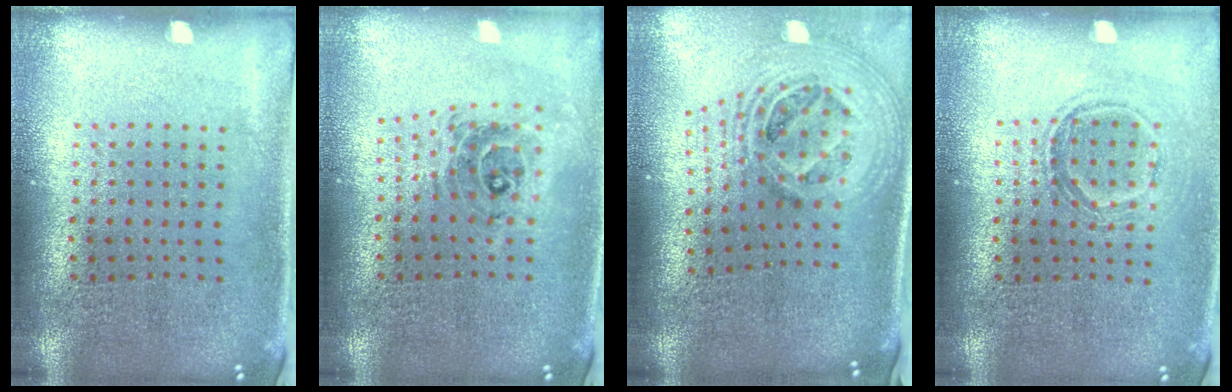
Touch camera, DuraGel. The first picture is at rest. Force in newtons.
{"total": 0.7, "press": 0.7, "slide": 0.2}
{"total": 2.5, "press": 1.8, "slide": 1.8}
{"total": 1.2, "press": 1.0, "slide": 0.6}